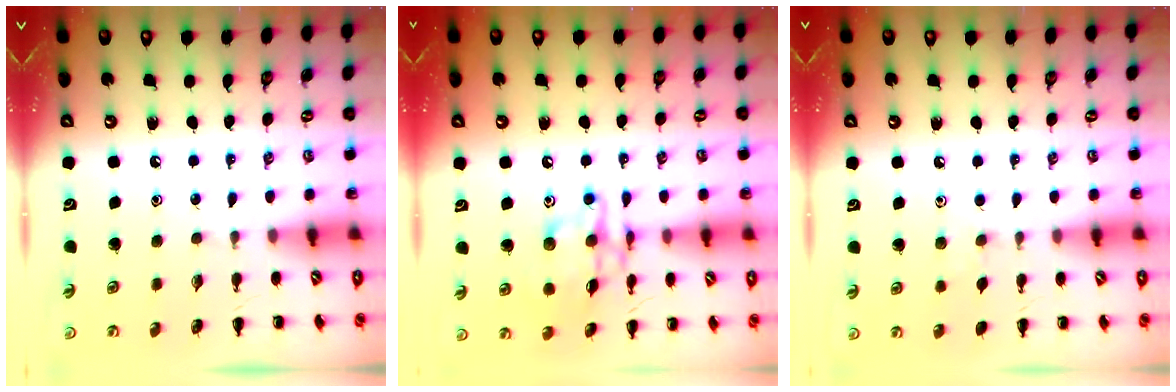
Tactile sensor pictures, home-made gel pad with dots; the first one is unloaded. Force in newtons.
{"total": 13.7, "press": 13.6, "slide": 0.8}
{"total": 3.5, "press": 3.2, "slide": 1.3}